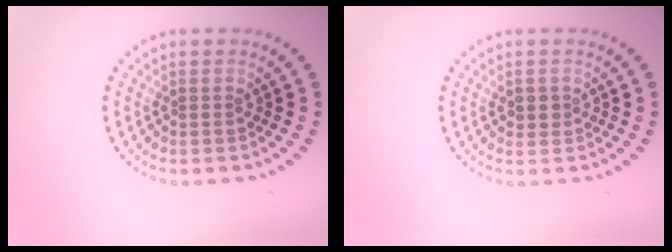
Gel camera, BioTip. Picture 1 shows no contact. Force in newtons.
{"total": 1.3, "press": 1.3, "slide": 0.4}